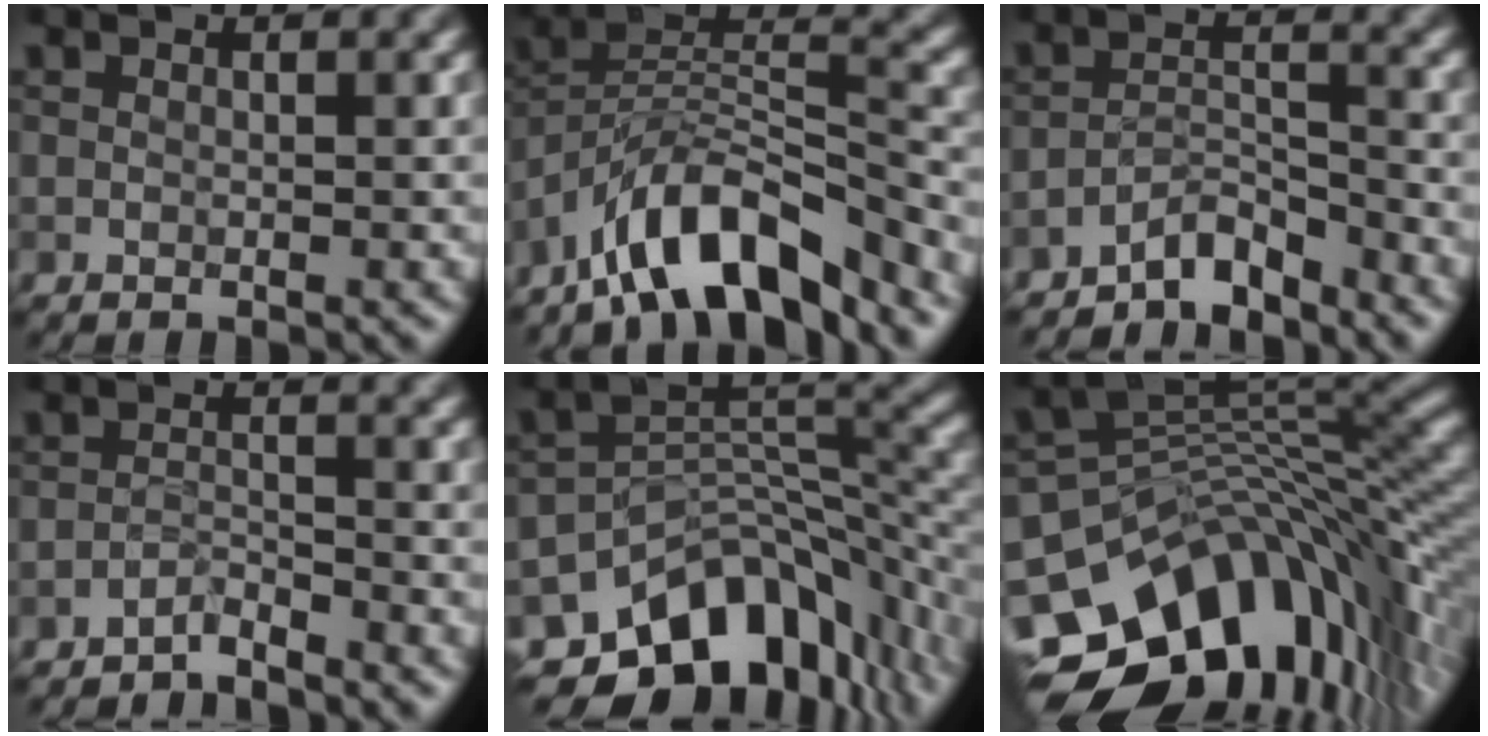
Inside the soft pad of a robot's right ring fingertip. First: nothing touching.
{"total": 9.8, "force": [-7.2, 2.9, 5.9], "torque": [-0.087, 0.009, -0.139]}
{"total": 3.4, "force": [-3.1, 0.8, 1.1], "torque": [-0.016, 0.011, -0.064]}
{"total": 1.9, "force": [-1.8, 0.2, 0.4], "torque": [-0.006, 0.004, -0.037]}
{"total": 13.0, "force": [-8.4, 7.2, 6.8], "torque": [-0.108, -0.005, -0.132]}
{"total": 14.3, "force": [-6.5, 8.3, 9.7], "torque": [-0.170, -0.001, -0.106]}